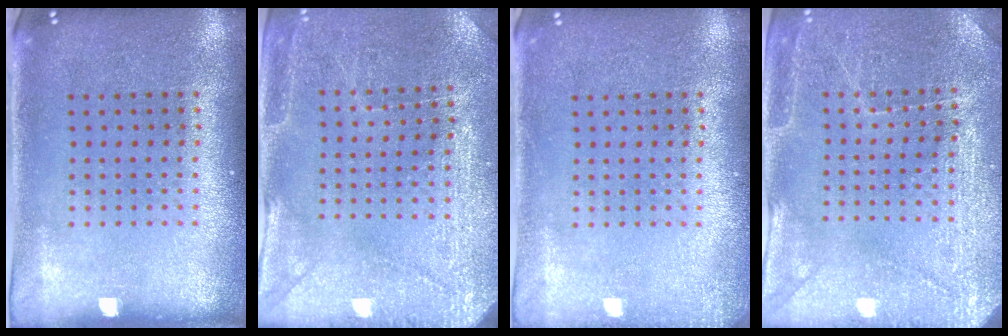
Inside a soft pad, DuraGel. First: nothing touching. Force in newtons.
{"total": 2.9, "press": 2.8, "slide": 0.5}
{"total": 1.1, "press": 1.1, "slide": 0.3}
{"total": 2.9, "press": 2.9, "slide": 0.2}